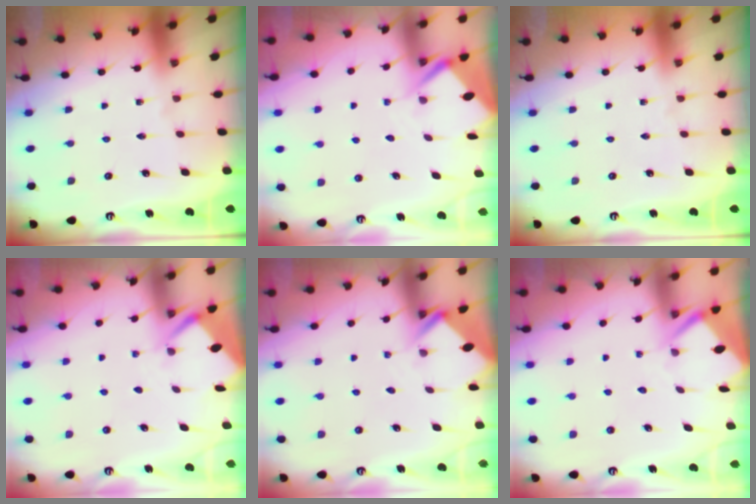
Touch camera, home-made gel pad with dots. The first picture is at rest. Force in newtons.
{"total": 3.5, "press": 3.5, "slide": 0.3}
{"total": 0.0}
{"total": 2.6, "press": 2.6, "slide": 0.4}
{"total": 2.7, "press": 2.7, "slide": 0.2}
{"total": 3.5, "press": 3.5, "slide": 0.3}